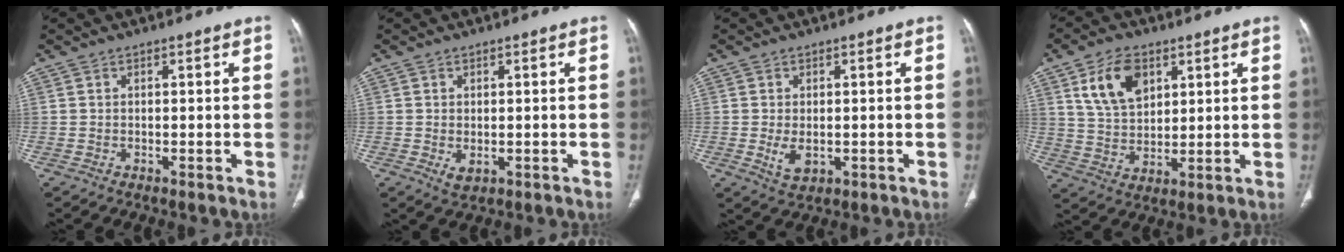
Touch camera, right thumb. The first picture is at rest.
{"total": 2.0, "force": [-0.3, 1.2, 1.5], "torque": [-0.024, -0.002, 0.004]}
{"total": 3.5, "force": [-0.5, 2.2, 2.8], "torque": [-0.048, -0.007, 0.002]}
{"total": 10.6, "force": [4.8, 6.6, 6.7], "torque": [-0.102, -0.017, 0.095]}